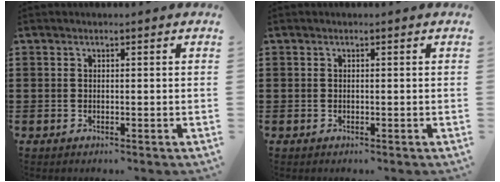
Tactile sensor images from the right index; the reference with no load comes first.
{"total": 0.0}